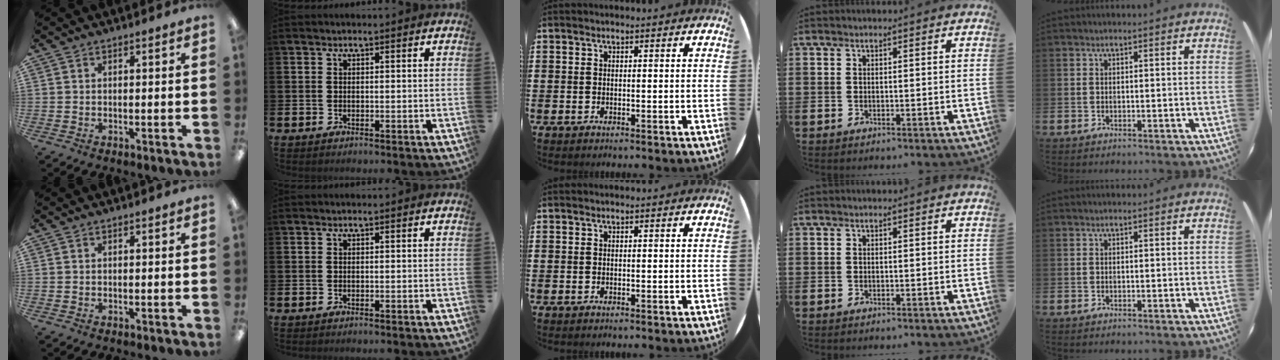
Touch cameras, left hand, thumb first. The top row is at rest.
{}